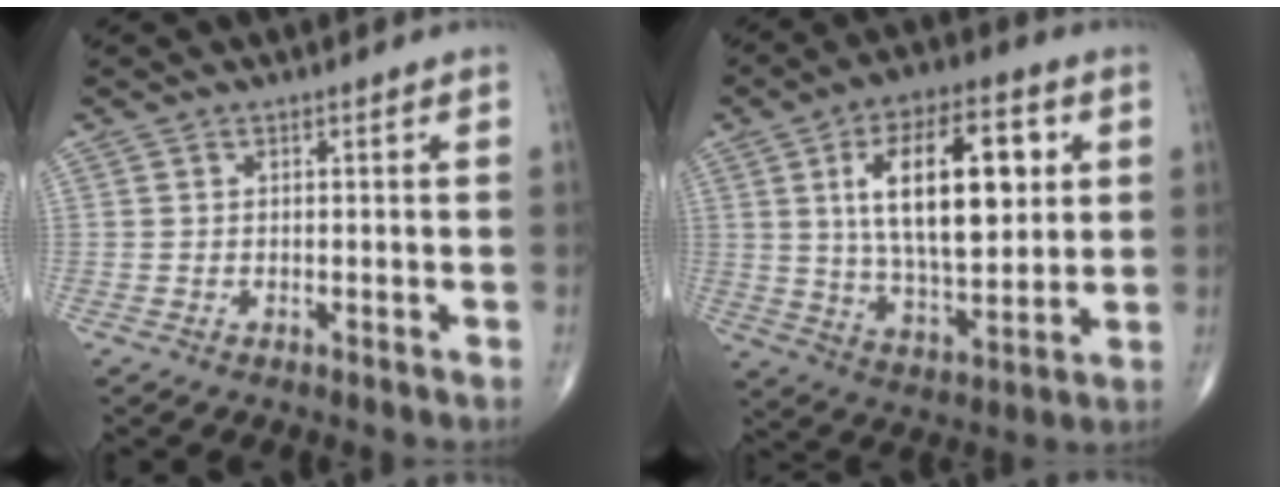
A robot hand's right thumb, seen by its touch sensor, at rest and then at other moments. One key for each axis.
{"total": 20.6, "fx": 4.9, "fy": 9.4, "fz": 17.7, "tx": -0.266, "ty": -0.008, "tz": 0.082}